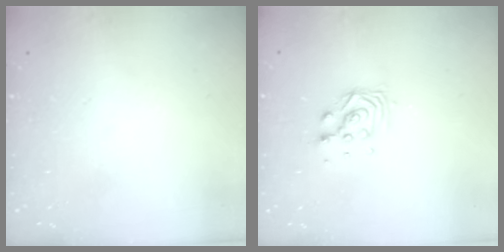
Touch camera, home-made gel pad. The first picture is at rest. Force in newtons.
{"total": 5.1, "press": 5.0, "slide": 0.4}